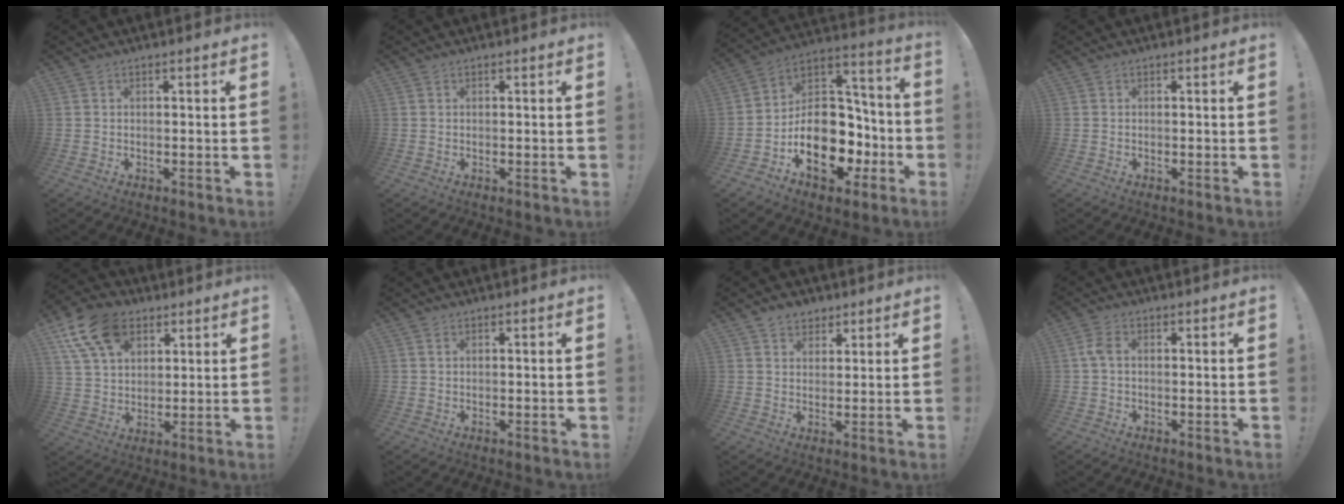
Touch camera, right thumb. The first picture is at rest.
{"total": 0.0}
{"total": 20.7, "force": [-7.5, 14.1, 13.1], "torque": [-0.193, 0.039, -0.108]}
{"total": 0.0}
{"total": 15.4, "force": [7.6, 10.3, 8.5], "torque": [-0.151, -0.028, 0.147]}
{"total": 0.6, "force": [0.3, 0.2, 0.5], "torque": [-0.012, 0.002, 0.006]}
{"total": 4.7, "force": [3.2, 3.3, 0.7], "torque": [-0.002, -0.016, 0.057]}
{"total": 3.3, "force": [0.2, 1.8, 2.7], "torque": [-0.064, 0.009, 0.005]}